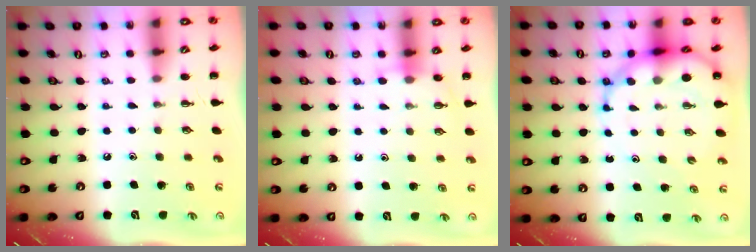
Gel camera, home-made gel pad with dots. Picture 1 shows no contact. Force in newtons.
{"total": 6.3, "press": 6.1, "slide": 1.3}
{"total": 10.9, "press": 10.4, "slide": 3.0}